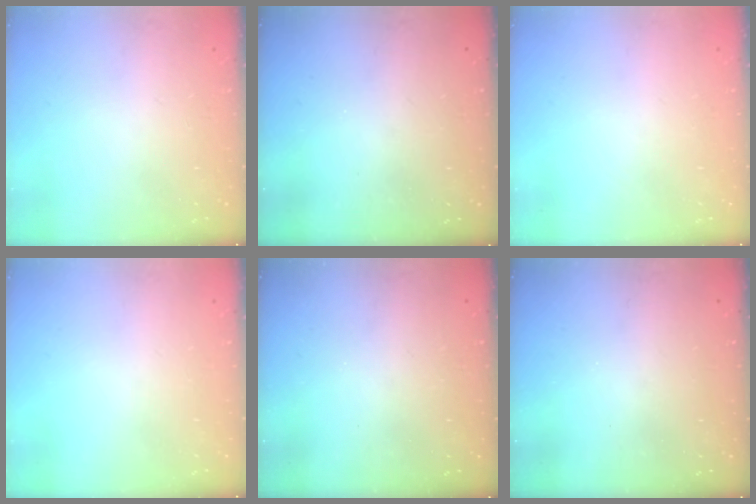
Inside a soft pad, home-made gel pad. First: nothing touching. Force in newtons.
{"total": 3.2, "press": 3.2, "slide": 0.1}
{"total": 0.0}
{"total": 0.0}
{"total": 3.1, "press": 3.1, "slide": 0.1}
{"total": 3.2, "press": 3.2, "slide": 0.1}